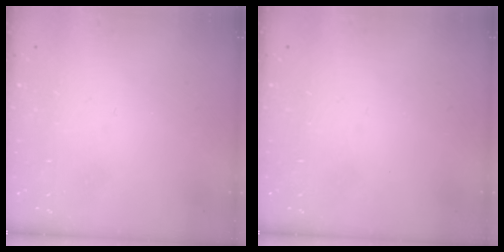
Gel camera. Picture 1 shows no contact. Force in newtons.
{"total": 0.0}